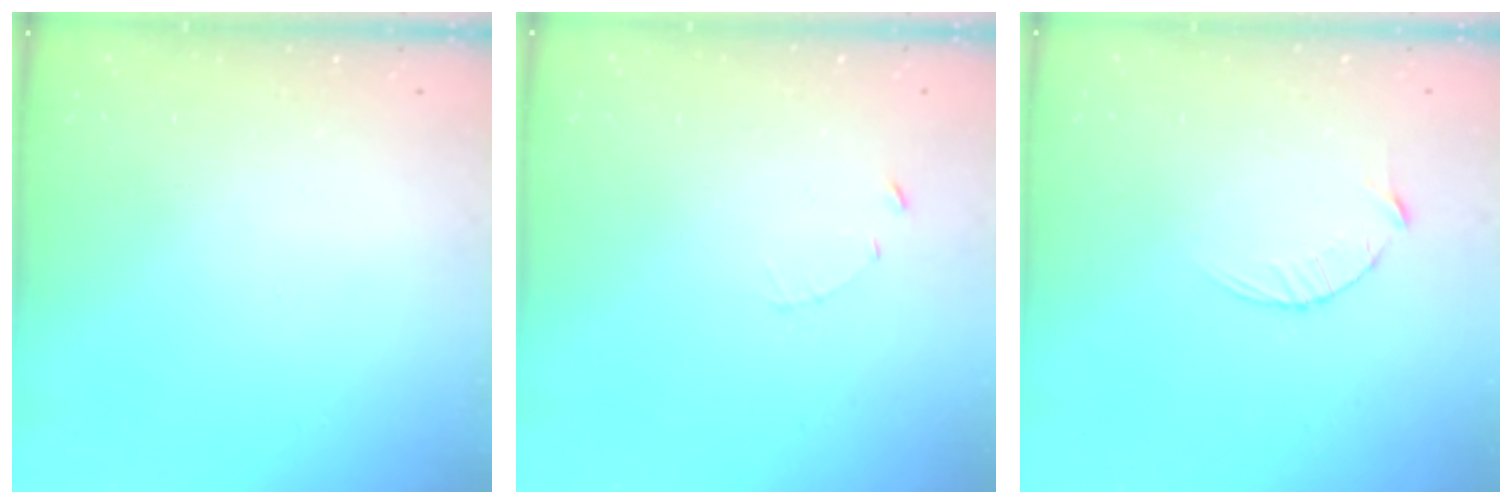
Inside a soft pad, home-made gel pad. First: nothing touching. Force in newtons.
{"total": 1.0, "press": 1.0, "slide": 0.2}
{"total": 3.6, "press": 3.5, "slide": 0.5}